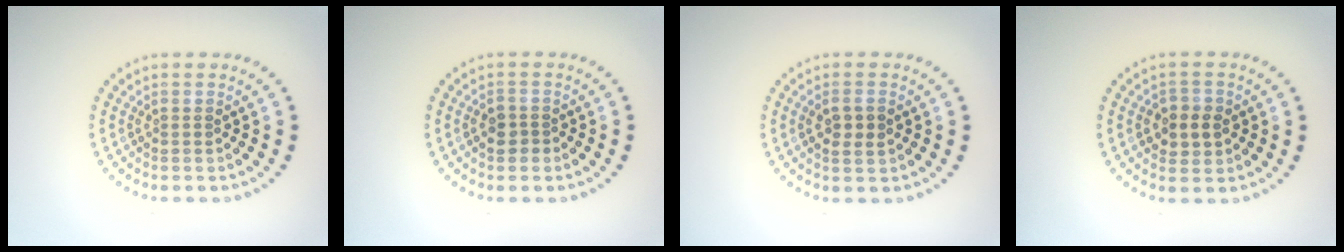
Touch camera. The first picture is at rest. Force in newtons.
{"total": 1.8, "press": 1.7, "slide": 0.6}
{"total": 2.1, "press": 2.0, "slide": 0.4}
{"total": 2.6, "press": 2.5, "slide": 0.3}